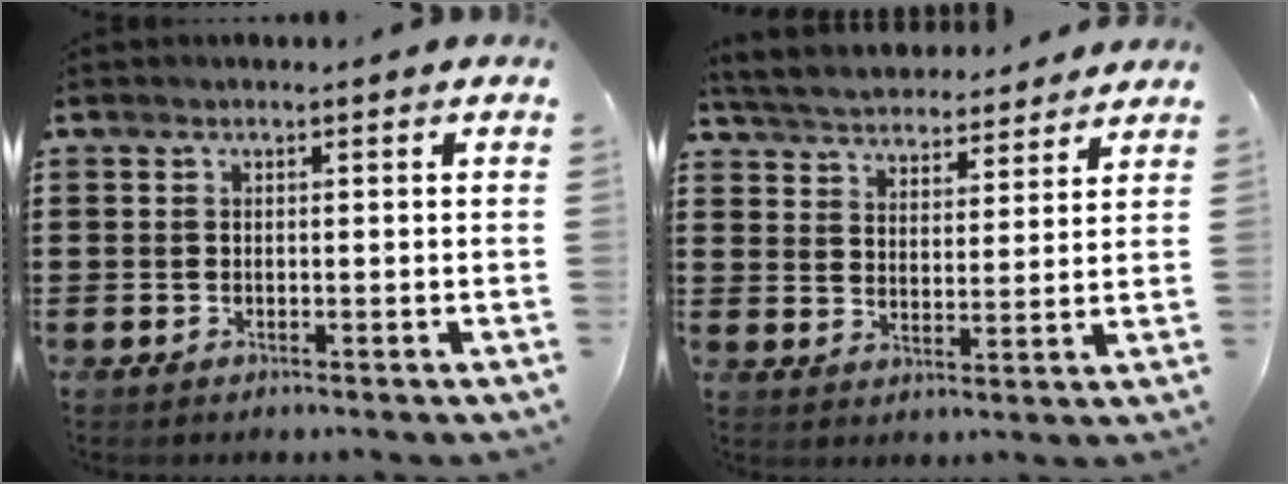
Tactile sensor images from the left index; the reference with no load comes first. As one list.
[{"total": 4.6, "force": [4.5, 0.4, 0.1], "torque": [-0.028, -0.031, 0.077]}]